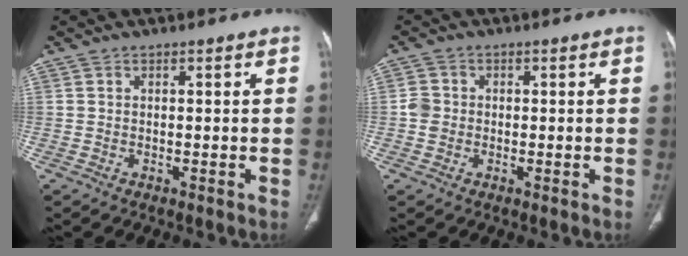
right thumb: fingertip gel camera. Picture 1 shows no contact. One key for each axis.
{"total": 2.7, "fx": -0.2, "fy": 2.5, "fz": 1.0, "tx": -0.012, "ty": 0.007, "tz": -0.006}